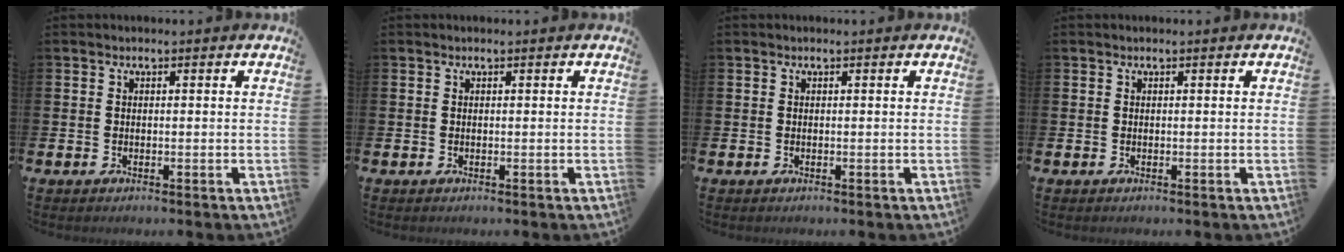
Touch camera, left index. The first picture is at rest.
{"total": 0.0}
{"total": 0.0}
{"total": 0.0}